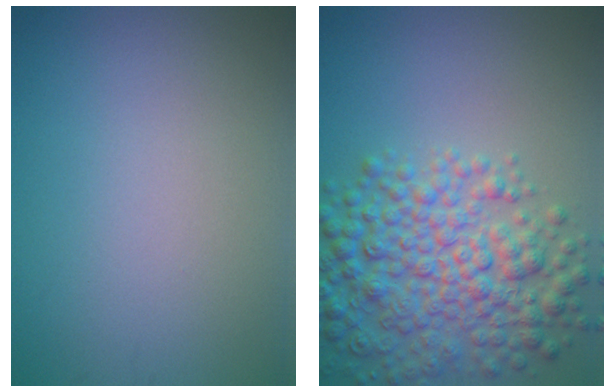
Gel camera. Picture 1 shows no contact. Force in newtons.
{"total": 7.4, "press": 7.4, "slide": 0.2}